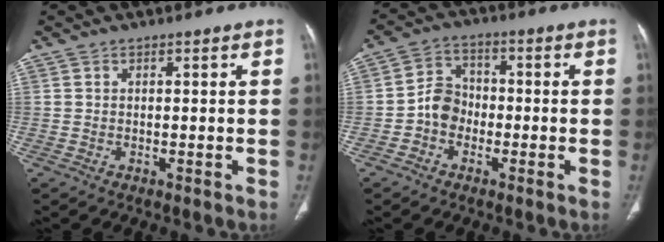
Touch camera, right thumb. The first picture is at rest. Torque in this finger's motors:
{"motor_torque": [0.47, 0.23, 0.48, -0.35, 0.01]}